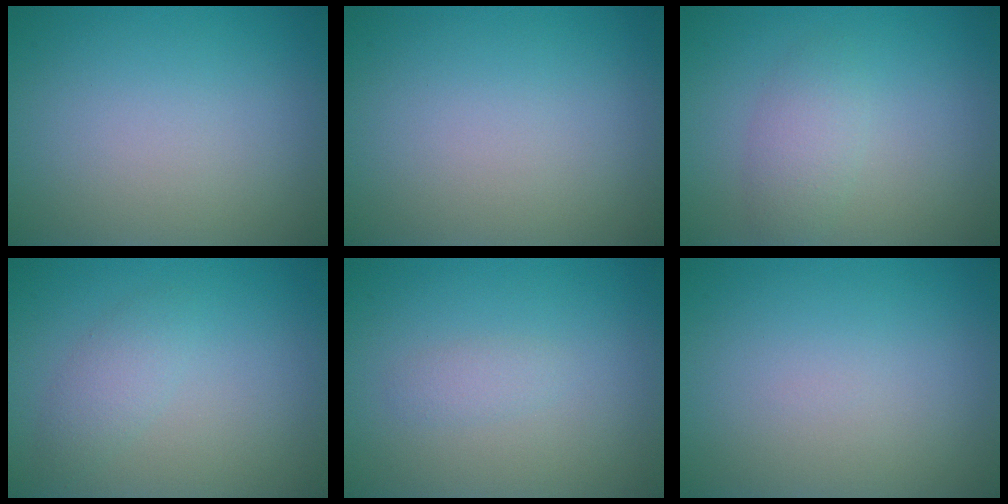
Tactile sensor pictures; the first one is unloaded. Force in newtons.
{"total": 0.0}
{"total": 2.2, "press": 2.2, "slide": 0.1}
{"total": 1.8, "press": 1.8, "slide": 0.1}
{"total": 1.0, "press": 1.0, "slide": 0.0}
{"total": 0.0}